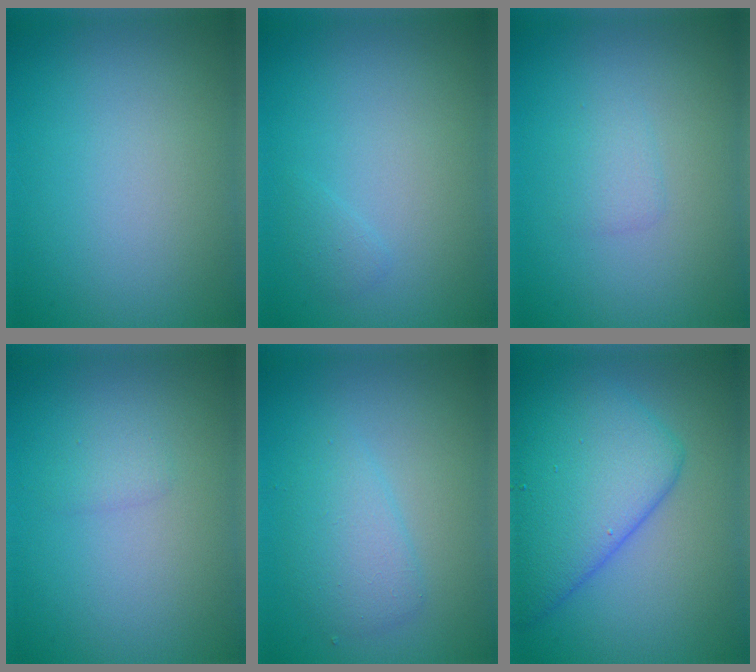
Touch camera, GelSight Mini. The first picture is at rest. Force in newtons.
{"total": 0.7, "press": 0.7, "slide": 0.0}
{"total": 1.2, "press": 1.2, "slide": 0.1}
{"total": 0.9, "press": 0.9, "slide": 0.1}
{"total": 2.7, "press": 2.7, "slide": 0.0}
{"total": 8.1, "press": 8.1, "slide": 0.1}